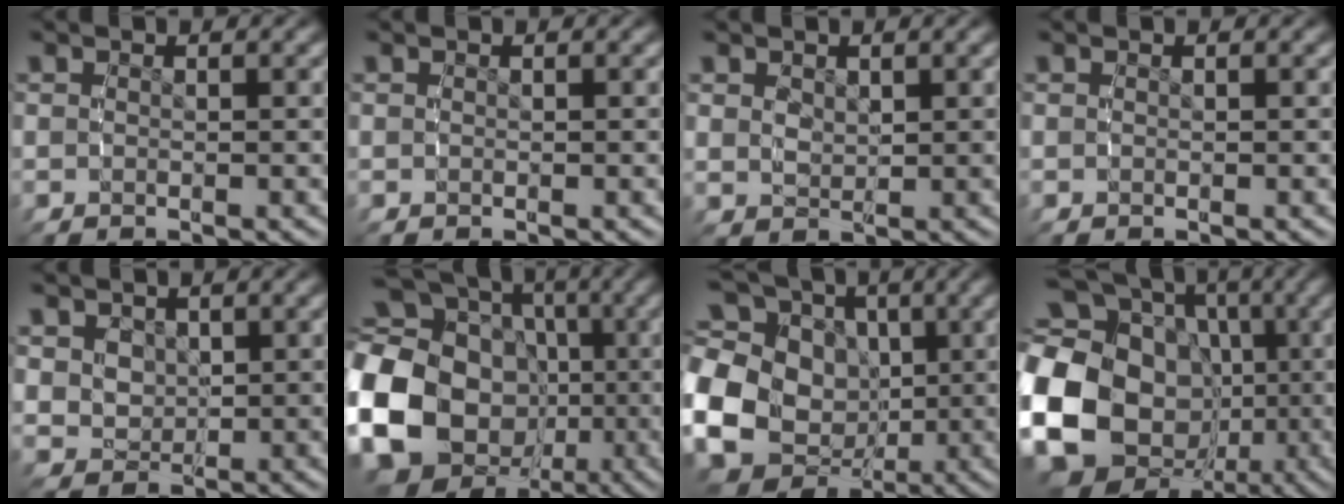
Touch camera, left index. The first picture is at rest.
{"total": 0.0}
{"total": 1.9, "force": [0.9, 1.4, 1.1], "torque": [-0.029, -0.014, 0.028]}
{"total": 0.0}
{"total": 5.3, "force": [1.4, 4.5, 2.4], "torque": [-0.071, -0.026, 0.036]}
{"total": 21.9, "force": [-2.7, 19.4, 9.9], "torque": [-0.258, -0.065, -0.047]}
{"total": 19.4, "force": [-0.5, 16.8, 9.8], "torque": [-0.216, -0.053, -0.007]}
{"total": 20.7, "force": [-1.9, 17.6, 10.7], "torque": [-0.256, -0.064, -0.026]}